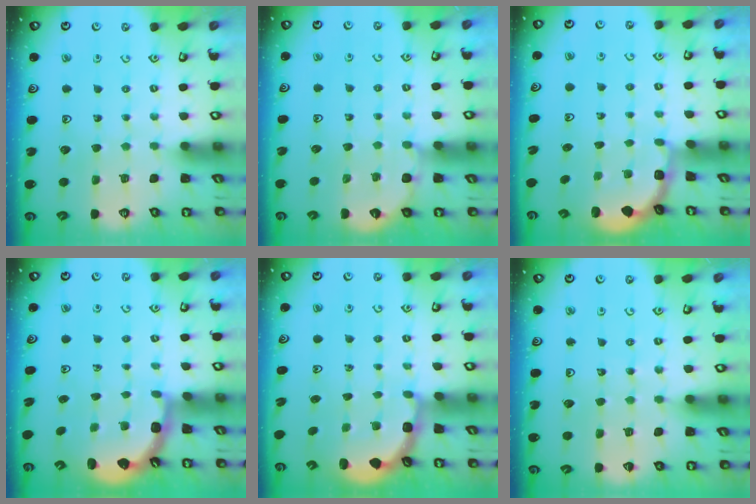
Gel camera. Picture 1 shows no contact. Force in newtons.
{"total": 4.5, "press": 4.5, "slide": 0.3}
{"total": 1.9, "press": 1.8, "slide": 0.7}
{"total": 2.5, "press": 2.1, "slide": 1.3}
{"total": 2.9, "press": 2.5, "slide": 1.4}
{"total": 3.6, "press": 3.6, "slide": 0.4}